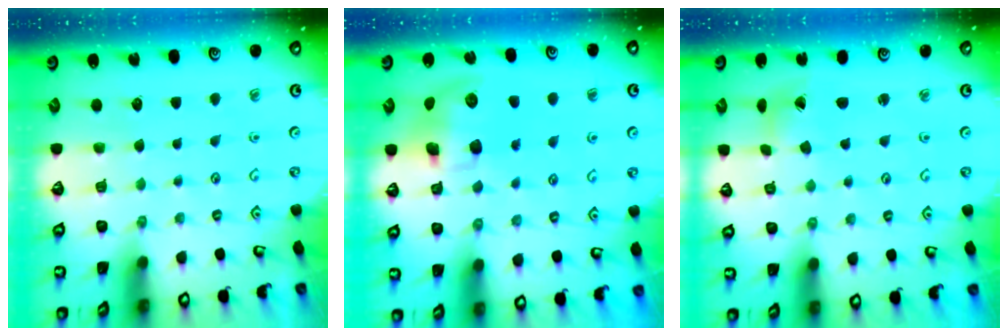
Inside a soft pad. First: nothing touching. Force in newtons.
{"total": 11.7, "press": 11.6, "slide": 1.8}
{"total": 2.5, "press": 2.5, "slide": 0.3}